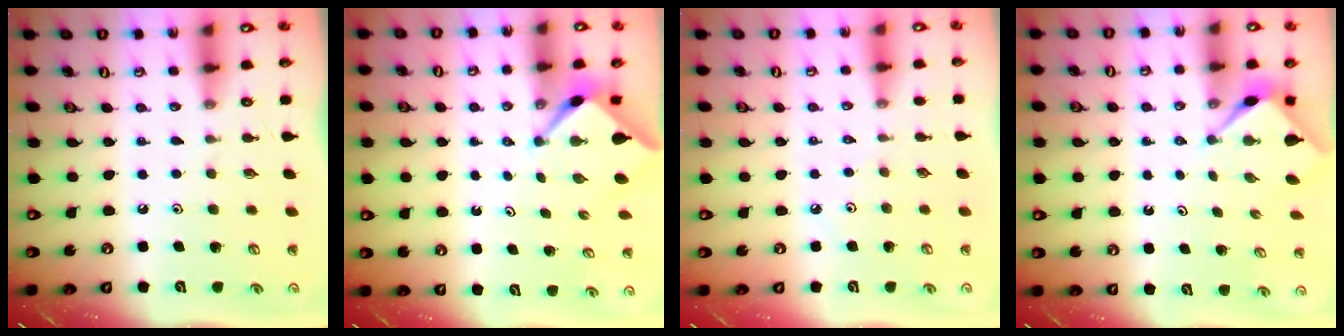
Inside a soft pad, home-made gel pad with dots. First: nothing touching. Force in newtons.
{"total": 2.6, "press": 2.6, "slide": 0.3}
{"total": 2.6, "press": 2.6, "slide": 0.5}
{"total": 3.1, "press": 3.1, "slide": 0.3}